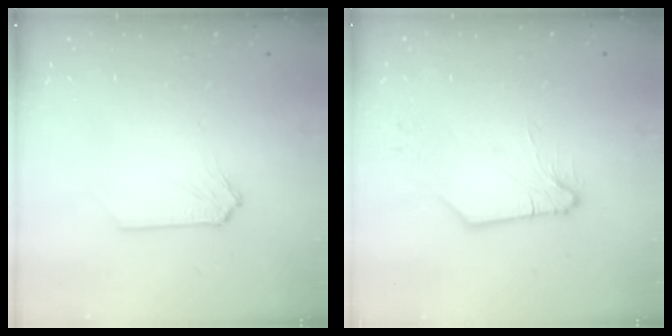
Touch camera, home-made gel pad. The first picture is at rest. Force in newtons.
{"total": 3.8, "press": 3.8, "slide": 0.6}